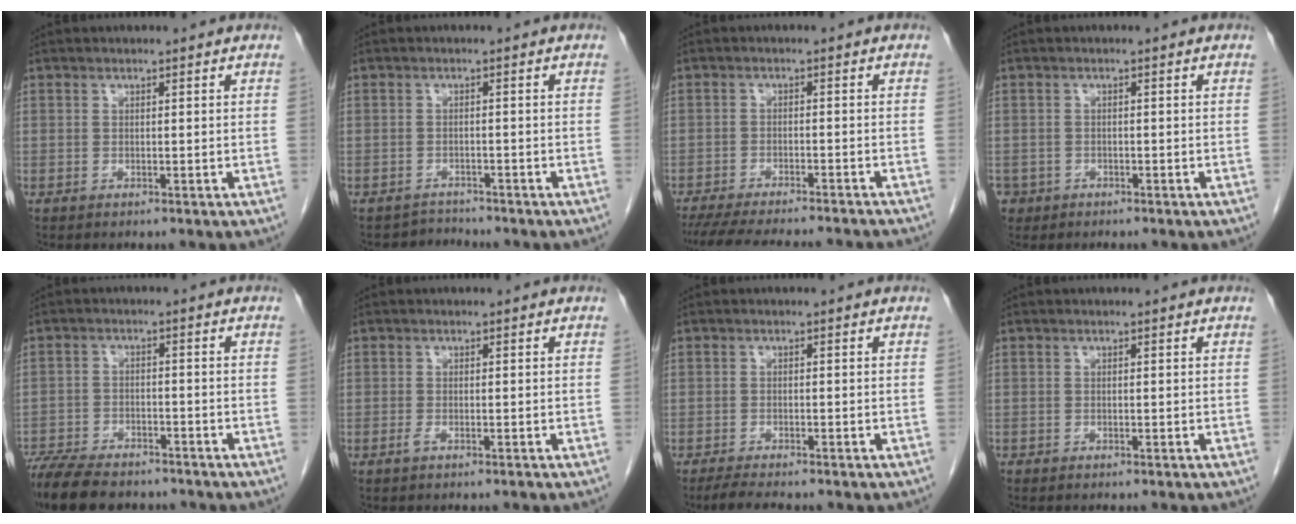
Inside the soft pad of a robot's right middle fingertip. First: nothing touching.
{"total": 2.1, "force": [-1.8, 0.2, -1.2], "torque": [0.024, -0.007, -0.030]}
{"total": 17.7, "force": [-16.0, 1.9, 7.3], "torque": [-0.135, -0.030, -0.217]}
{"total": 2.6, "force": [-1.6, 2.0, 0.0], "torque": [0.000, 0.006, -0.027]}
{"total": 13.0, "force": [-10.7, 4.5, 6.0], "torque": [-0.120, -0.013, -0.167]}
{"total": 0.9, "force": [-0.6, 0.1, 0.7], "torque": [-0.015, -0.001, -0.013]}
{"total": 3.2, "force": [-2.7, 0.3, 1.6], "torque": [-0.034, -0.009, -0.044]}
{"total": 0.0}